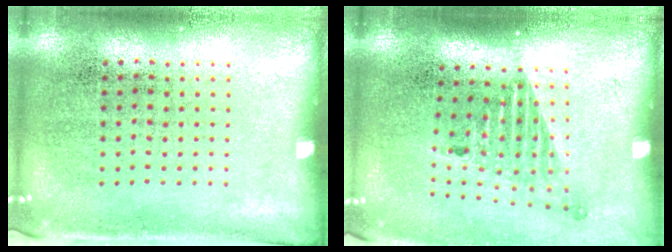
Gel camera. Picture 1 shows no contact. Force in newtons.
{"total": 1.7, "press": 1.1, "slide": 1.2}